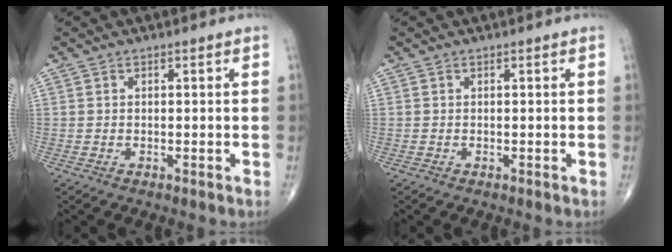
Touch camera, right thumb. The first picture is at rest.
{"total": 0.0}